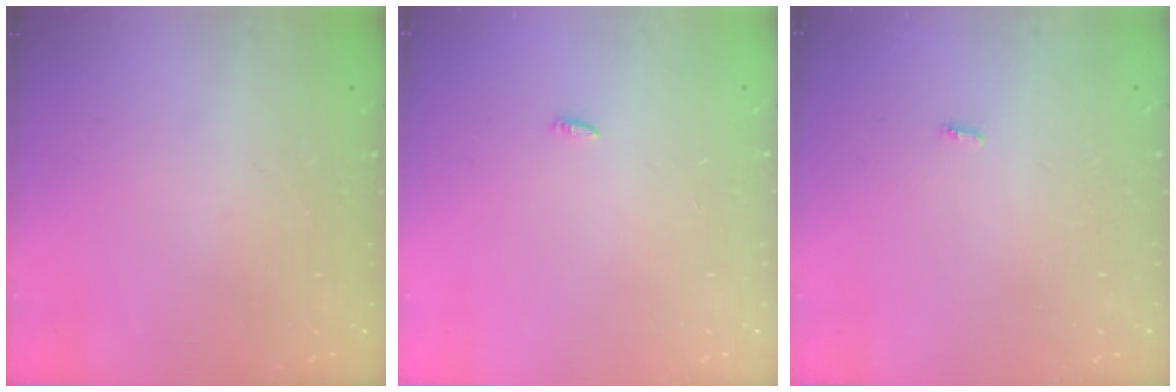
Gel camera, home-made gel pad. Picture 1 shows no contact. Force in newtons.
{"total": 2.1, "press": 1.9, "slide": 0.7}
{"total": 2.8, "press": 1.8, "slide": 2.2}